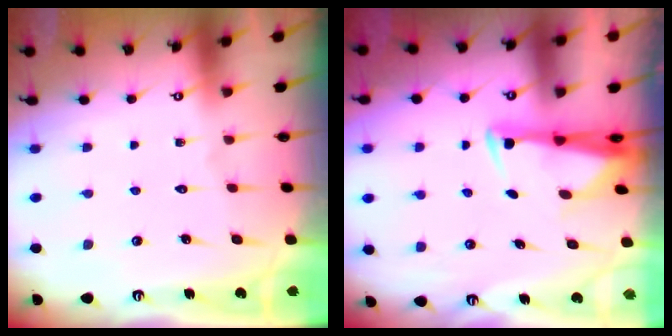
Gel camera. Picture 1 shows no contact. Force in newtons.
{"total": 2.8, "press": 2.7, "slide": 0.9}